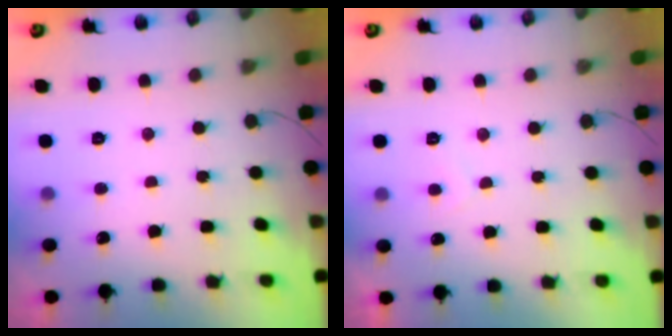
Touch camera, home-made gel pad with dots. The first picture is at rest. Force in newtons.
{"total": 1.3, "press": 1.2, "slide": 0.4}